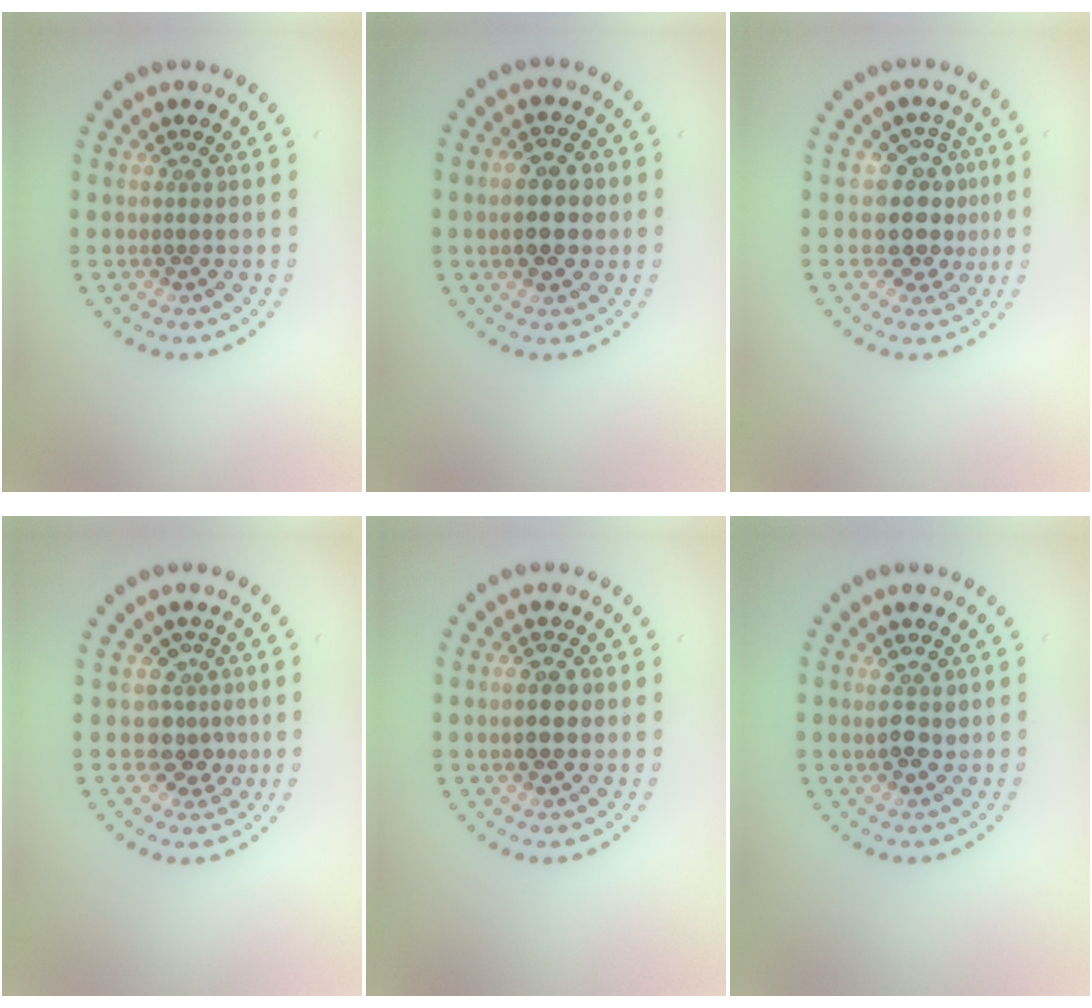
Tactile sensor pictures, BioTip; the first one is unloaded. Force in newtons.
{"total": 4.5, "press": 4.5, "slide": 0.2}
{"total": 3.9, "press": 3.1, "slide": 2.3}
{"total": 2.7, "press": 2.0, "slide": 1.9}
{"total": 2.4, "press": 2.4, "slide": 0.0}
{"total": 1.9, "press": 1.8, "slide": 0.5}